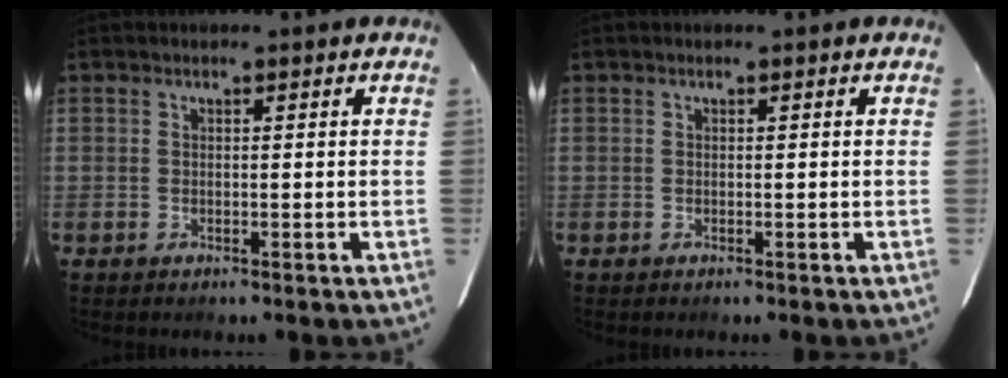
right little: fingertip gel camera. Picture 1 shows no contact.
{"total": 0.0}